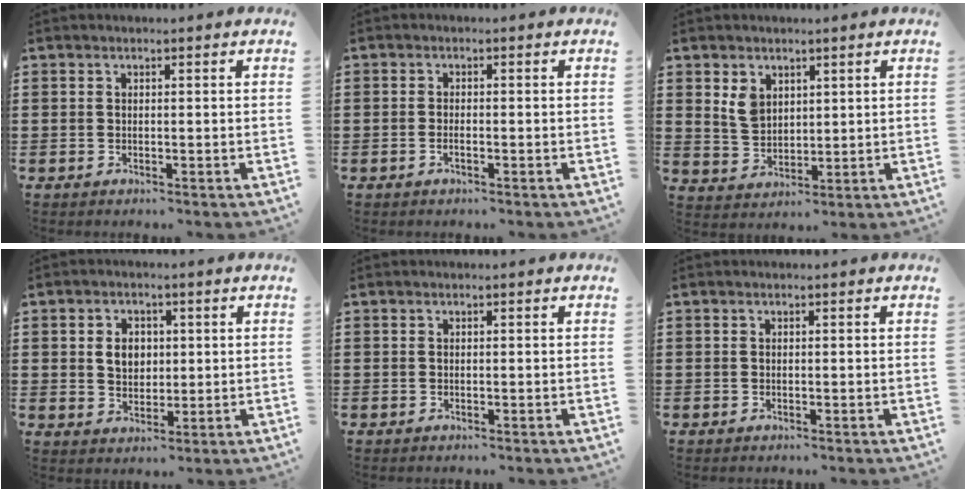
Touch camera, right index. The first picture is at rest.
{"total": 0.9, "force": [-0.6, 0.1, 0.7], "torque": [-0.016, -0.006, -0.008]}
{"total": 4.2, "force": [2.2, 3.0, 1.9], "torque": [-0.049, 0.010, 0.042]}
{"total": 4.0, "force": [0.6, 3.1, 2.4], "torque": [-0.050, 0.009, 0.006]}
{"total": 0.0}
{"total": 0.0}